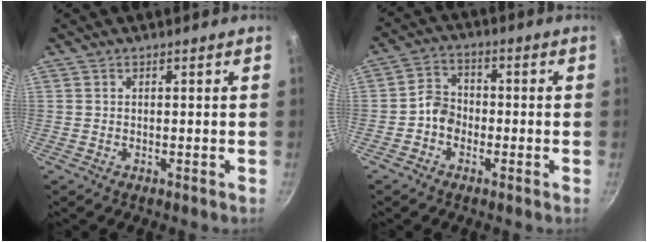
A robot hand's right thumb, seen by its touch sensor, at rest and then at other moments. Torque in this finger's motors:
{"motor_torque": [0.78, 0.56, 0.57, -0.65, 0.01]}